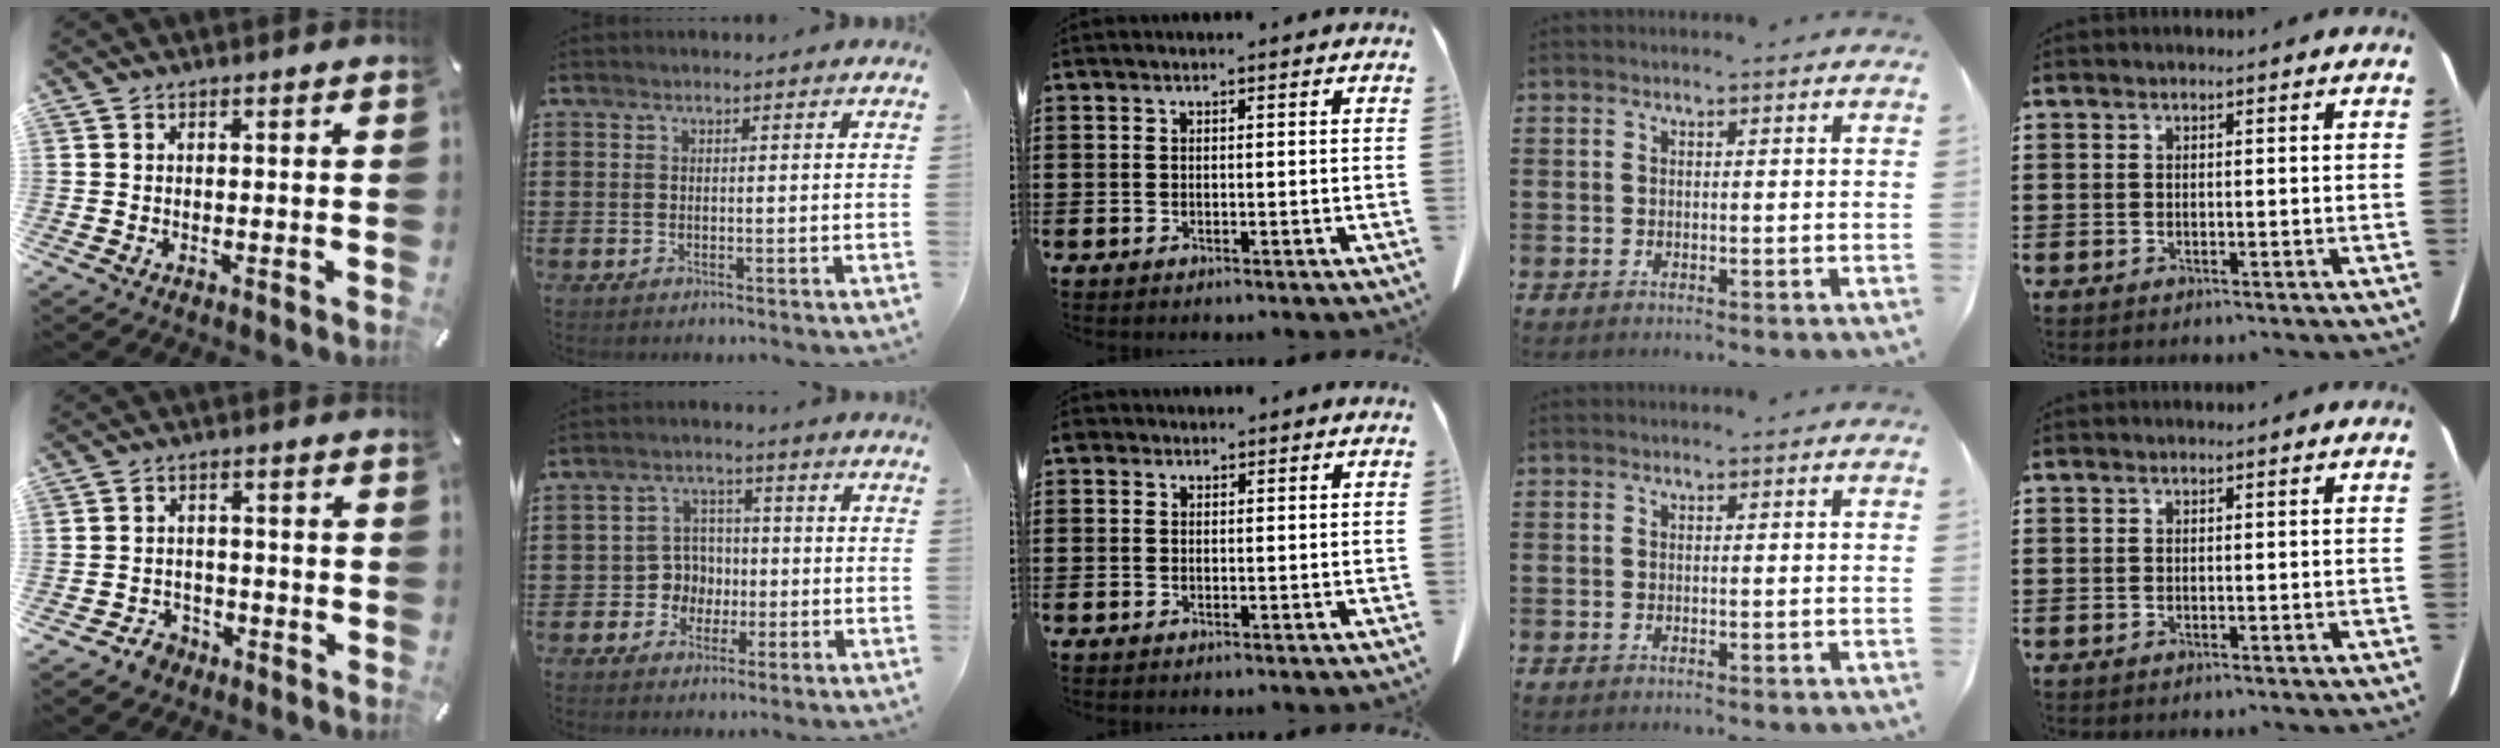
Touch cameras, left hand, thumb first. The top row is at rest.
{"thumb": {"total": 4.3, "force": [-2.7, 3.1, 1.2], "torque": [-0.025, 0.013, -0.052]}, "index": {"total": 5.0, "force": [-1.0, 4.7, 1.4], "torque": [-0.043, 0.012, -0.019]}, "middle": {"total": 1.0, "force": [0.4, 0.8, 0.4], "torque": [-0.012, 0.006, 0.007]}}